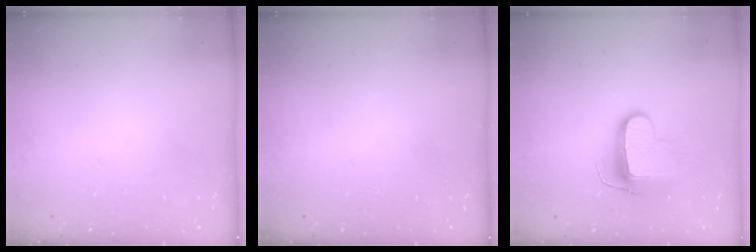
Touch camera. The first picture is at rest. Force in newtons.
{"total": 0.0}
{"total": 9.6, "press": 9.6, "slide": 0.6}